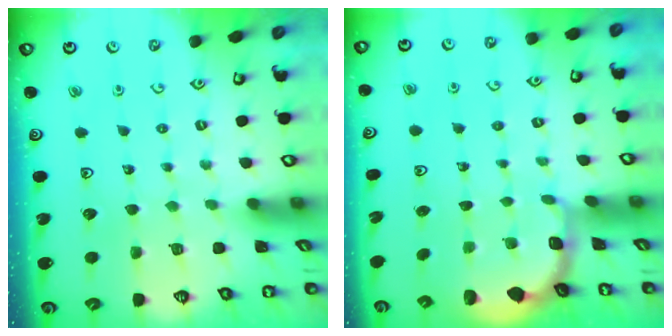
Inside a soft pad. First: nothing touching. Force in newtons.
{"total": 1.8, "press": 1.7, "slide": 0.7}